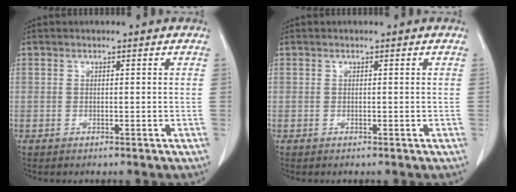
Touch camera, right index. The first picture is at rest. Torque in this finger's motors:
{"motor_torque": [-0.01, 0.01, 0.00, 0.00]}